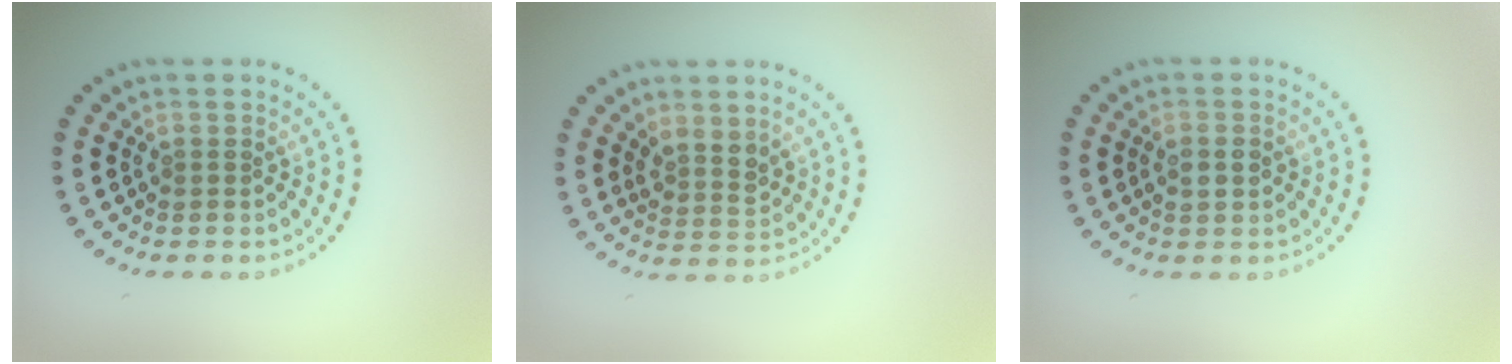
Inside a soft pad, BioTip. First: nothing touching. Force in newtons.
{"total": 2.1, "press": 1.7, "slide": 1.2}
{"total": 2.0, "press": 2.0, "slide": 0.1}